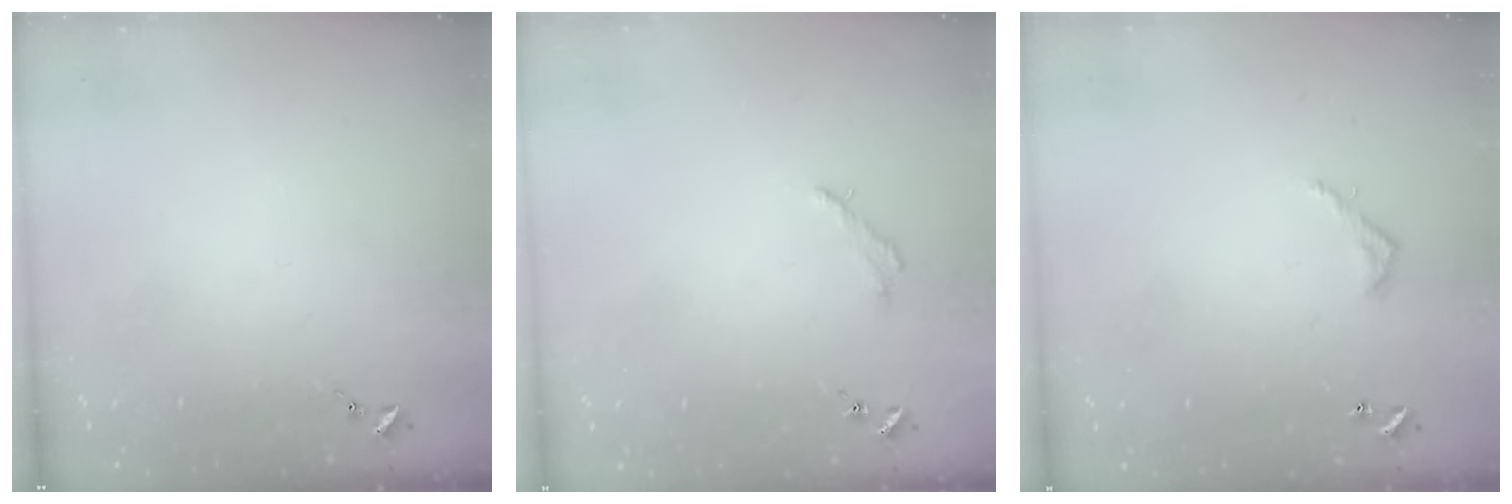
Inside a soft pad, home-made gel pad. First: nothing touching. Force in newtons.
{"total": 2.5, "press": 2.5, "slide": 0.2}
{"total": 3.9, "press": 3.9, "slide": 0.3}